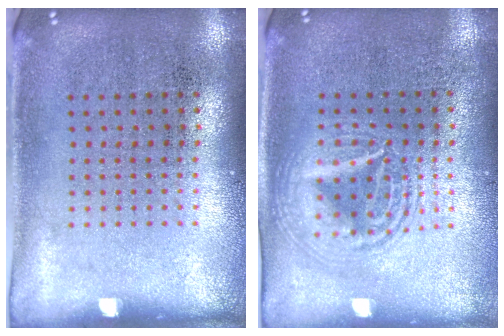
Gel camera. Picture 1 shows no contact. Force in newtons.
{"total": 2.6, "press": 2.6, "slide": 0.3}